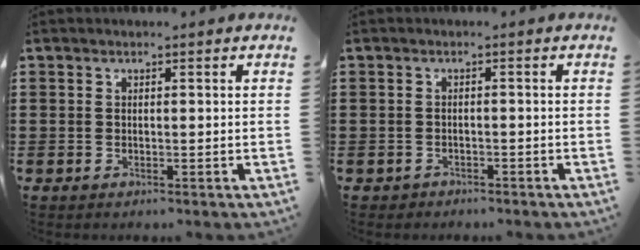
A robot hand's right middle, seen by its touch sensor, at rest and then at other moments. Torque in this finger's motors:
{"motor_torque": [-0.15, 0.07, 0.04, 0.00]}